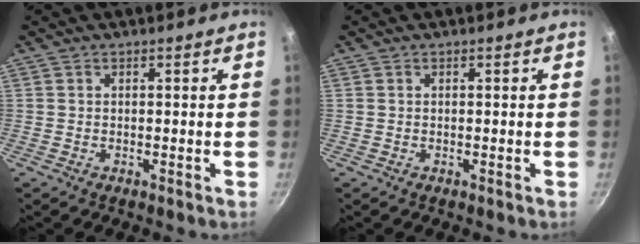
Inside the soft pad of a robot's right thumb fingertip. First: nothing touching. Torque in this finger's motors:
{"motor_torque": [0.00, 0.00, 0.06, 0.06, 0.03]}